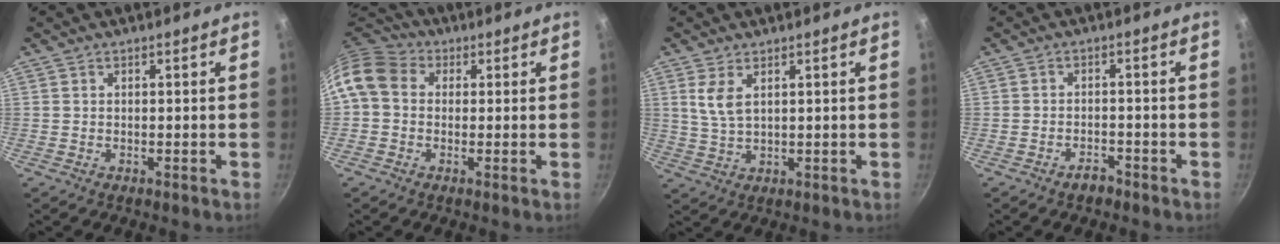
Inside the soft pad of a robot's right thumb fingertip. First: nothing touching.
{"total": 10.1, "force": [1.3, 8.2, 5.8], "torque": [-0.100, 0.026, 0.004]}
{"total": 4.7, "force": [1.9, 2.2, 3.6], "torque": [-0.070, -0.013, 0.041]}
{"total": 2.4, "force": [-2.0, 1.1, 0.9], "torque": [-0.006, 0.025, -0.025]}